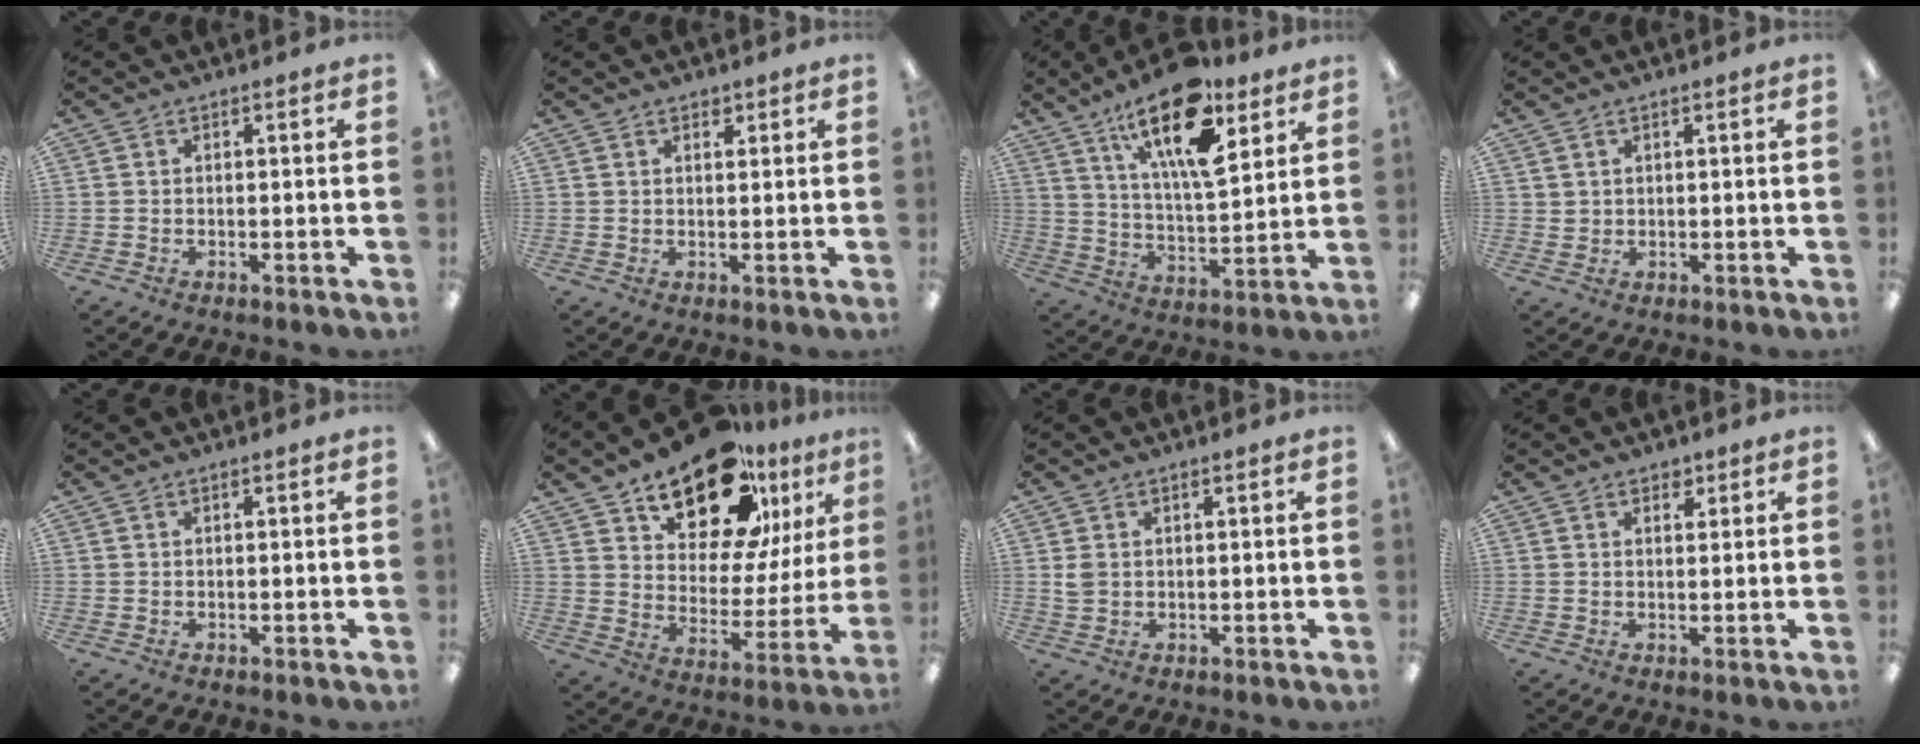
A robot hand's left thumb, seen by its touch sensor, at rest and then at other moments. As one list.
[{"total": 1.5, "force": [1.2, 0.8, 0.5], "torque": [-0.003, -0.004, 0.021]}, {"total": 19.9, "force": [12.1, 7.8, 13.8], "torque": [-0.230, -0.057, 0.199]}, {"total": 1.5, "force": [1.1, 0.9, 0.4], "torque": [-0.008, -0.001, 0.021]}, {"total": 0.0}, {"total": 21.0, "force": [15.4, 9.9, 10.3], "torque": [-0.158, -0.102, 0.267]}, {"total": 2.3, "force": [0.7, 1.6, 1.4], "torque": [-0.031, 0.005, 0.013]}, {"total": 2.3, "force": [1.8, 1.2, 0.9], "torque": [-0.004, -0.006, 0.029]}]